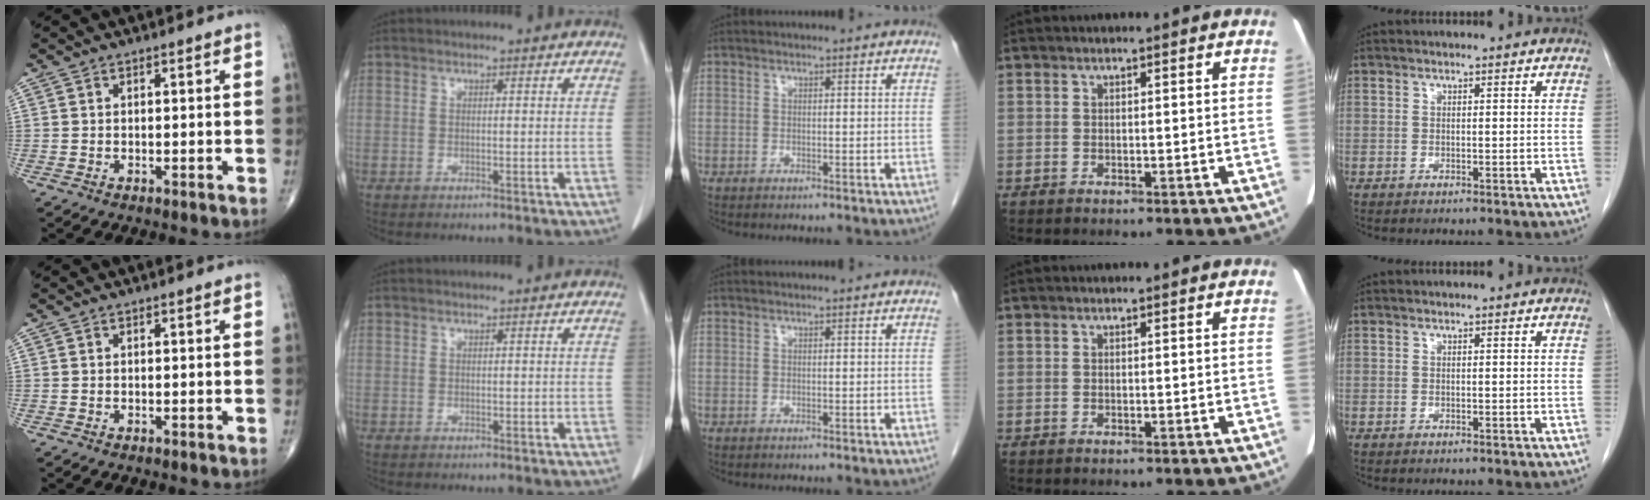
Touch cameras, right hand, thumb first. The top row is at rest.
{}